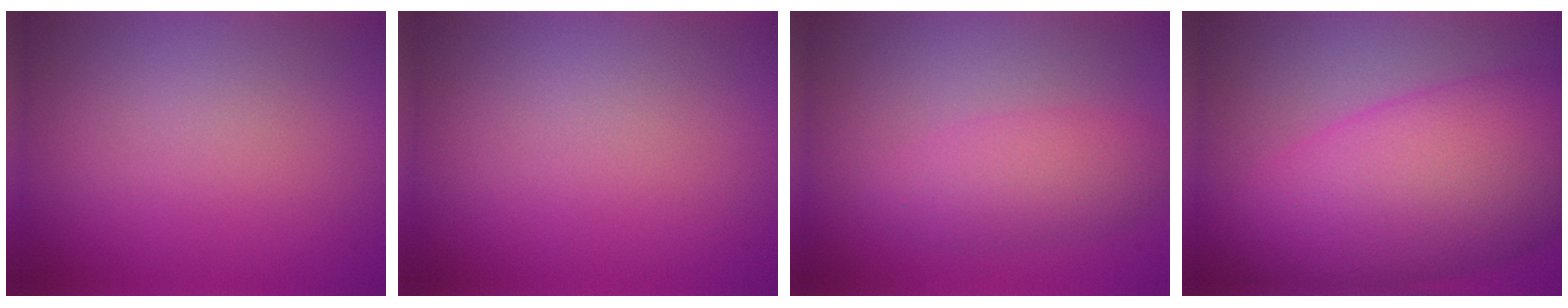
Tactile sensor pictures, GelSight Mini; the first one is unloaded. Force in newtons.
{"total": 0.0}
{"total": 3.3, "press": 3.3, "slide": 0.1}
{"total": 12.2, "press": 12.2, "slide": 0.3}